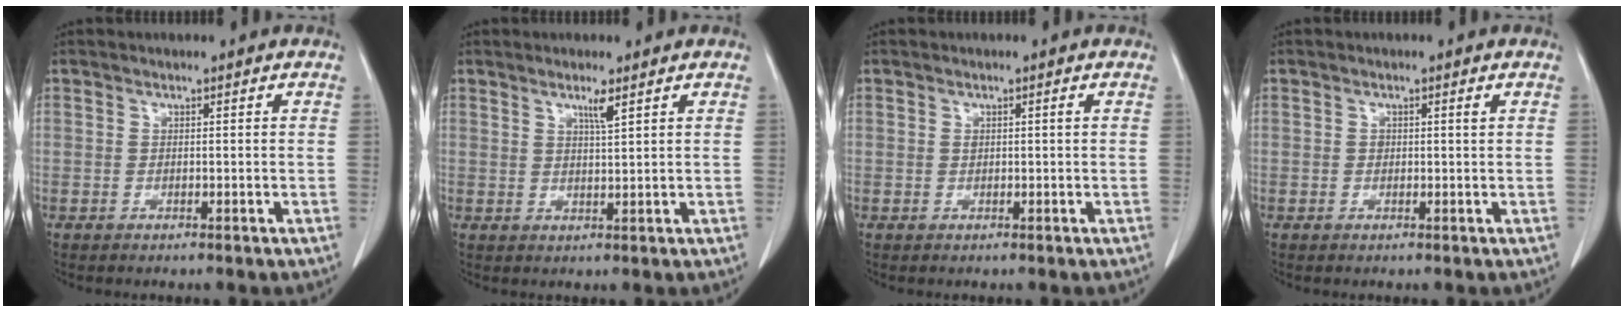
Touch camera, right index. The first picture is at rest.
{"total": 2.4, "force": [1.4, -0.2, 1.9], "torque": [-0.036, -0.005, 0.026]}
{"total": 0.8, "force": [0.3, 0.3, 0.7], "torque": [-0.014, 0.006, 0.010]}
{"total": 0.9, "force": [0.3, 0.4, 0.7], "torque": [-0.014, 0.005, 0.009]}